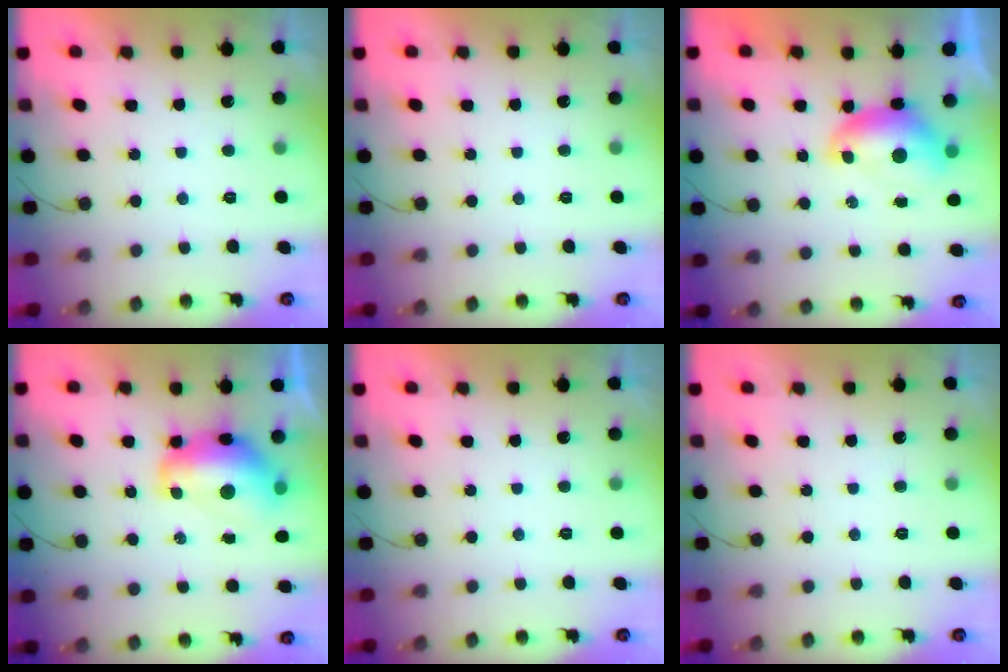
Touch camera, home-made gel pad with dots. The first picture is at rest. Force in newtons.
{"total": 0.0}
{"total": 8.1, "press": 8.1, "slide": 0.8}
{"total": 13.6, "press": 13.5, "slide": 1.3}
{"total": 0.0}
{"total": 0.0}